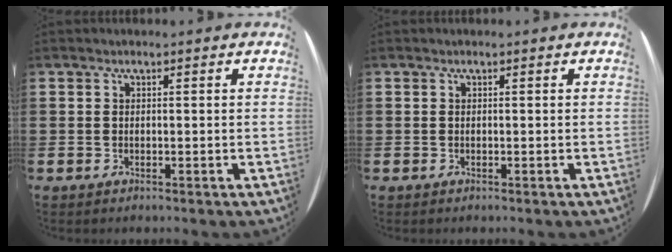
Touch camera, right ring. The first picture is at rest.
{"total": 0.0}